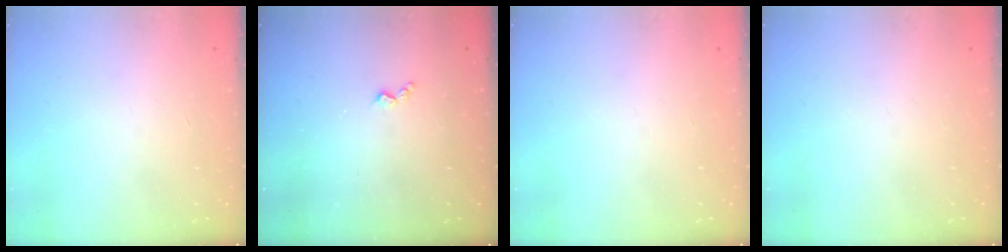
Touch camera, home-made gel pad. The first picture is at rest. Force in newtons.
{"total": 3.0, "press": 2.9, "slide": 0.6}
{"total": 0.0}
{"total": 0.0}